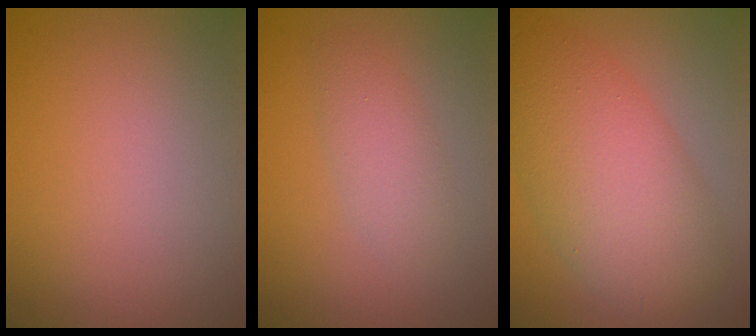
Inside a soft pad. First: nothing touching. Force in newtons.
{"total": 2.3, "press": 2.3, "slide": 0.1}
{"total": 8.9, "press": 8.9, "slide": 0.0}